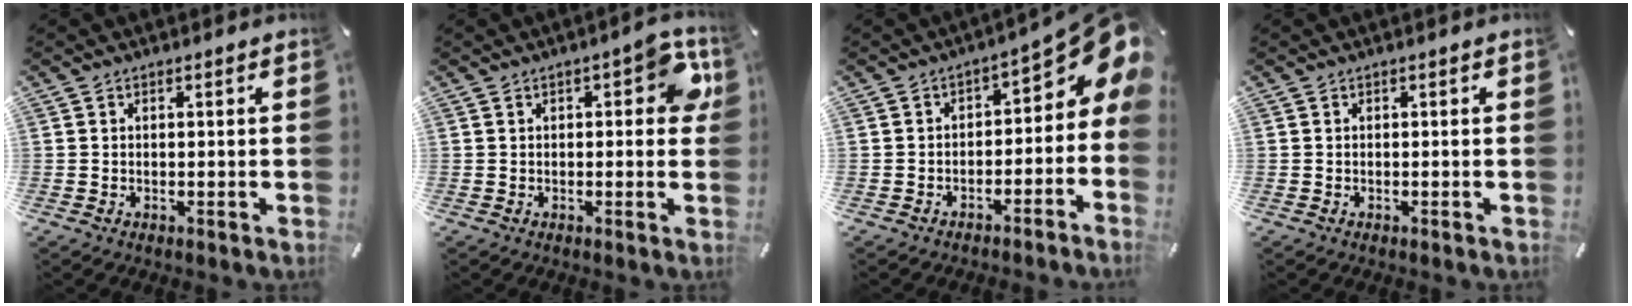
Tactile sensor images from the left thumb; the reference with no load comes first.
{"total": 8.5, "force": [1.8, 3.9, 7.3], "torque": [-0.090, -0.004, 0.024]}
{"total": 9.4, "force": [2.7, 5.3, 7.3], "torque": [-0.079, -0.028, 0.044]}
{"total": 0.0}